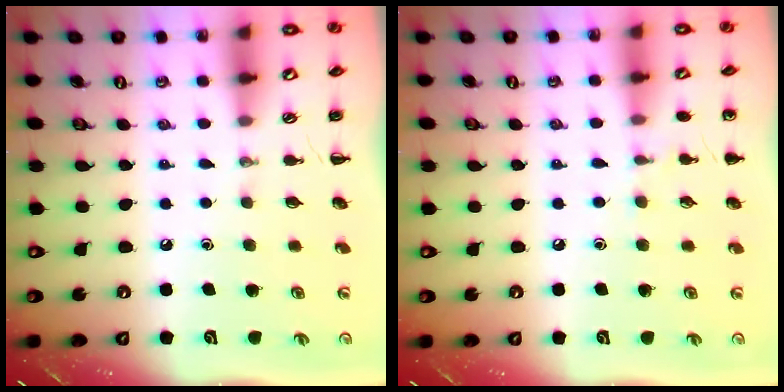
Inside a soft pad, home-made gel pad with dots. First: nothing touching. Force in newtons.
{"total": 5.8, "press": 5.5, "slide": 1.7}